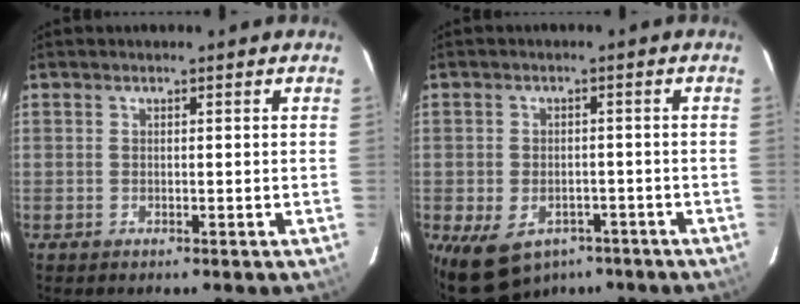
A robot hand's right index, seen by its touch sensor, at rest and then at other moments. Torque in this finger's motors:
{"motor_torque": [1.09, -0.93, 0.36, 0.08]}